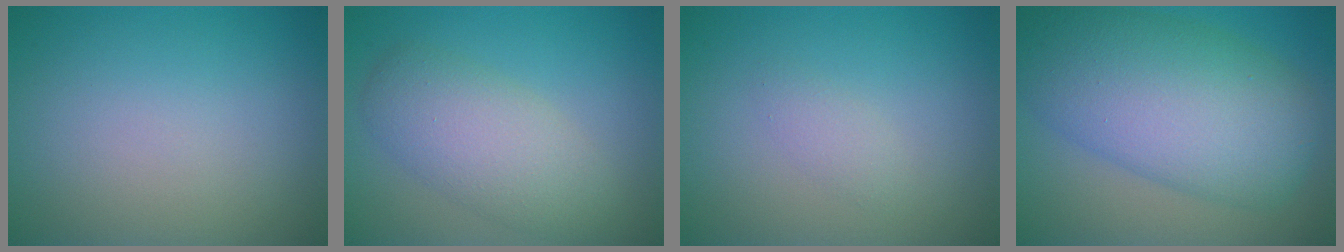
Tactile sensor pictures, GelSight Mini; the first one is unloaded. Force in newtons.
{"total": 5.1, "press": 5.1, "slide": 0.2}
{"total": 1.1, "press": 1.1, "slide": 0.1}
{"total": 11.2, "press": 11.2, "slide": 0.3}